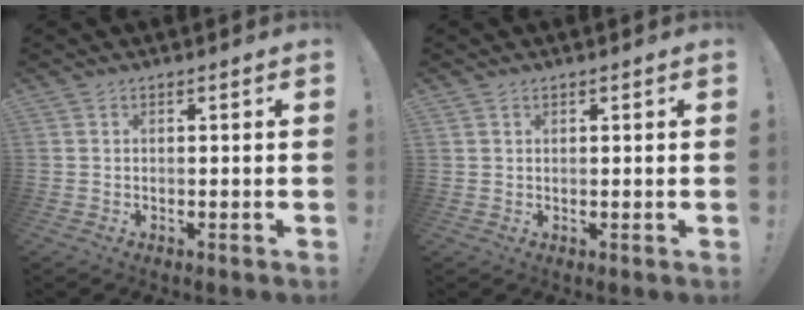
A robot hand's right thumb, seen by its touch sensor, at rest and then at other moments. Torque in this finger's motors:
{"motor_torque": [-0.03, 0.06, 0.00, -0.05, -0.04]}